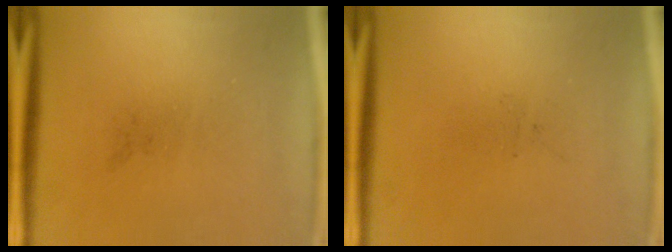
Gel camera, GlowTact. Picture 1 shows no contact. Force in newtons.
{"total": 0.0}